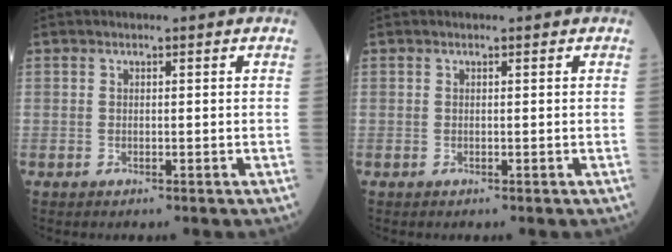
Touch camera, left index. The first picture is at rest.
{"total": 0.0}